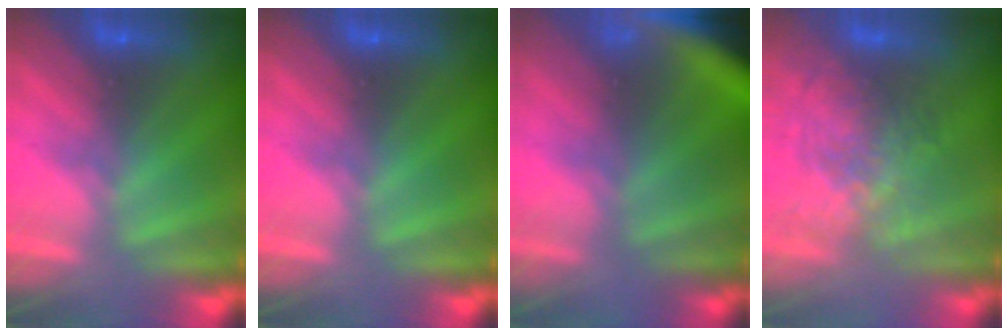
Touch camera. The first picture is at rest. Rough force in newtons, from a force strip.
{"total": 0.0}
{"total": 6.9}
{"total": 3.5}